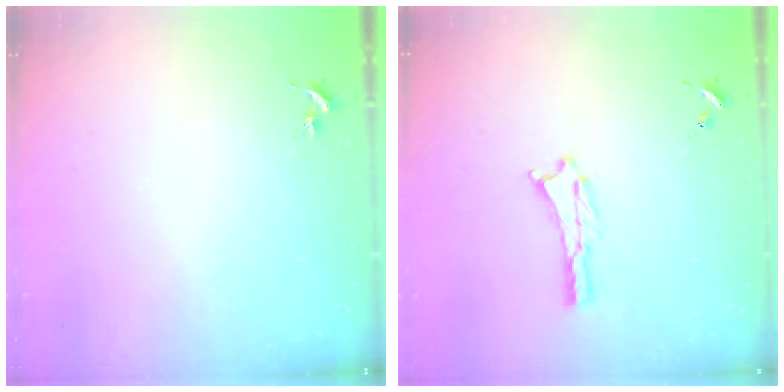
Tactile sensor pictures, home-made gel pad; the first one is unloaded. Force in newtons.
{"total": 0.9, "press": 0.9, "slide": 0.2}